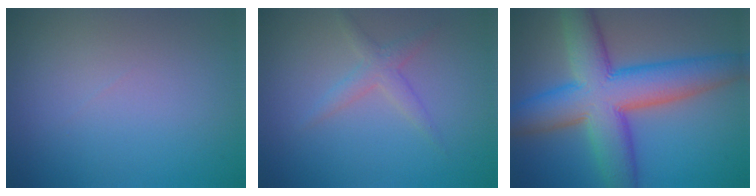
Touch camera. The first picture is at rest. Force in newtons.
{"total": 1.9, "press": 1.9, "slide": 0.0}
{"total": 11.2, "press": 11.2, "slide": 0.7}